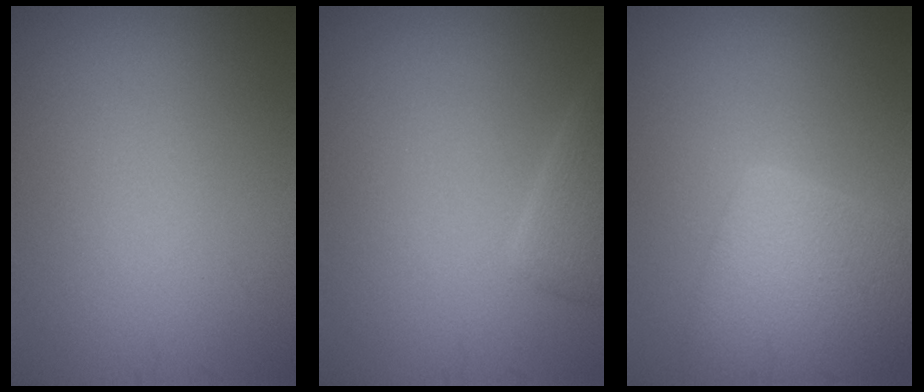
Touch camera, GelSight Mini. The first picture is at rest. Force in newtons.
{"total": 2.0, "press": 2.0, "slide": 0.2}
{"total": 5.4, "press": 5.3, "slide": 0.5}